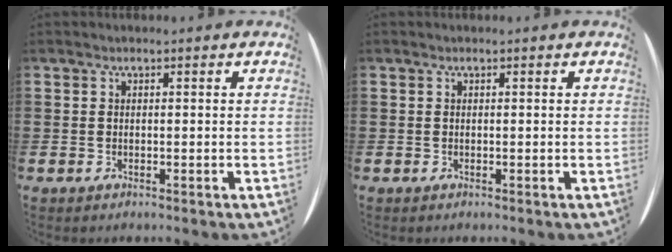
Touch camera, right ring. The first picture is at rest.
{"total": 0.0}